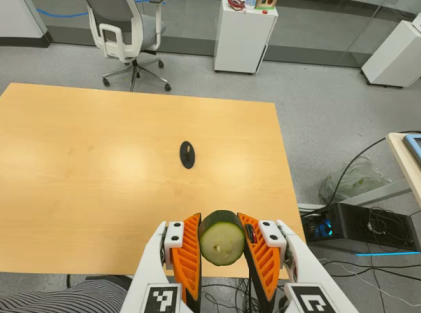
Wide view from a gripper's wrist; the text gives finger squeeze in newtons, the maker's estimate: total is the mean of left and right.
{"total": 11.0, "left": 10.0, "right": 12.1}